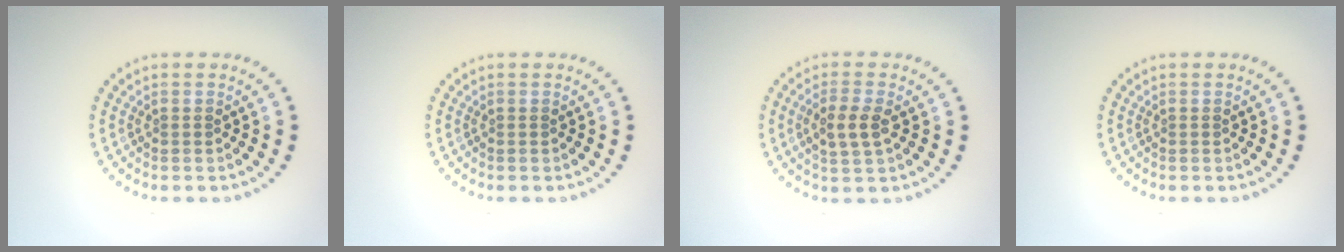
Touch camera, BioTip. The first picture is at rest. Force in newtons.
{"total": 0.0}
{"total": 2.6, "press": 2.5, "slide": 0.8}
{"total": 0.0}